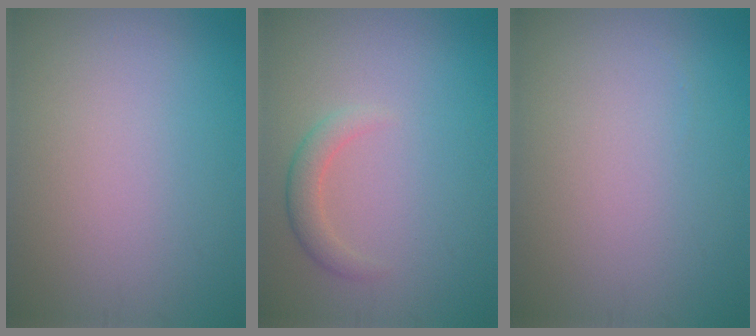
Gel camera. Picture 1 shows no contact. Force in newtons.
{"total": 2.0, "press": 2.0, "slide": 0.1}
{"total": 0.0}